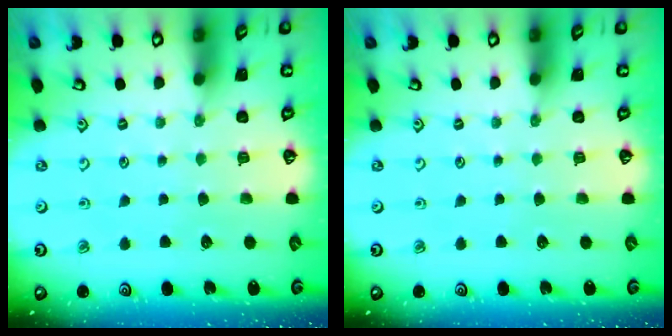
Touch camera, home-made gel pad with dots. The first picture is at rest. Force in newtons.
{"total": 0.0}